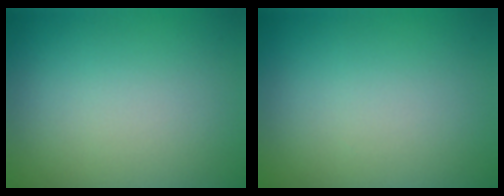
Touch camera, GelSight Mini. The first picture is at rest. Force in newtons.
{"total": 0.0}